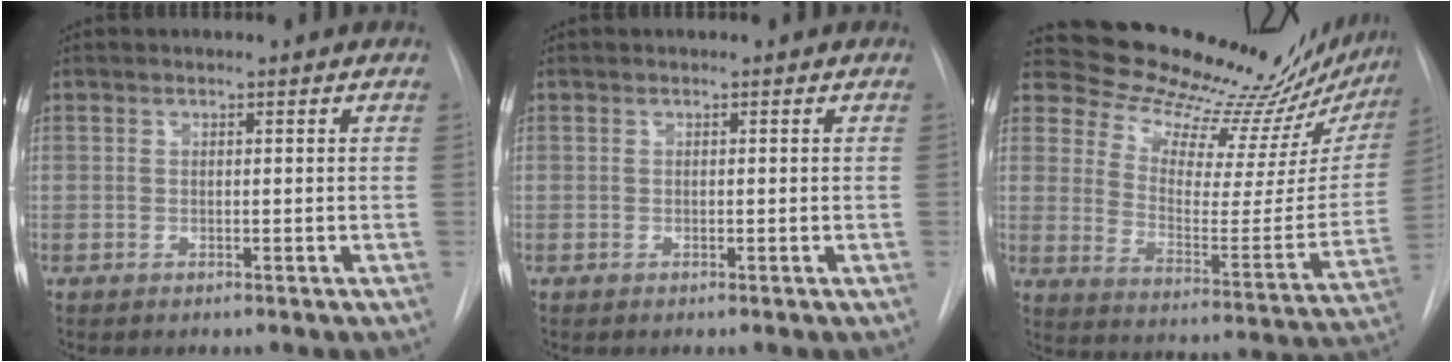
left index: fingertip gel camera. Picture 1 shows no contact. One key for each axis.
{"total": 0.6, "fx": -0.6, "fy": -0.1, "fz": -0.1, "tx": 0.003, "ty": -0.006, "tz": -0.010}
{"total": 23.5, "fx": 22.3, "fy": 4.1, "fz": 6.2, "tx": -0.092, "ty": -0.106, "tz": 0.287}